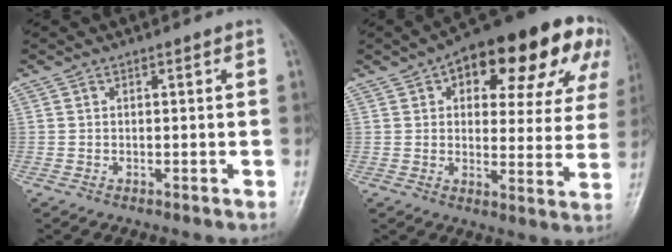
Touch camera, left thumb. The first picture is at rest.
{"total": 23.1, "force": [11.1, 11.1, 17.0], "torque": [-0.184, 0.018, 0.146]}